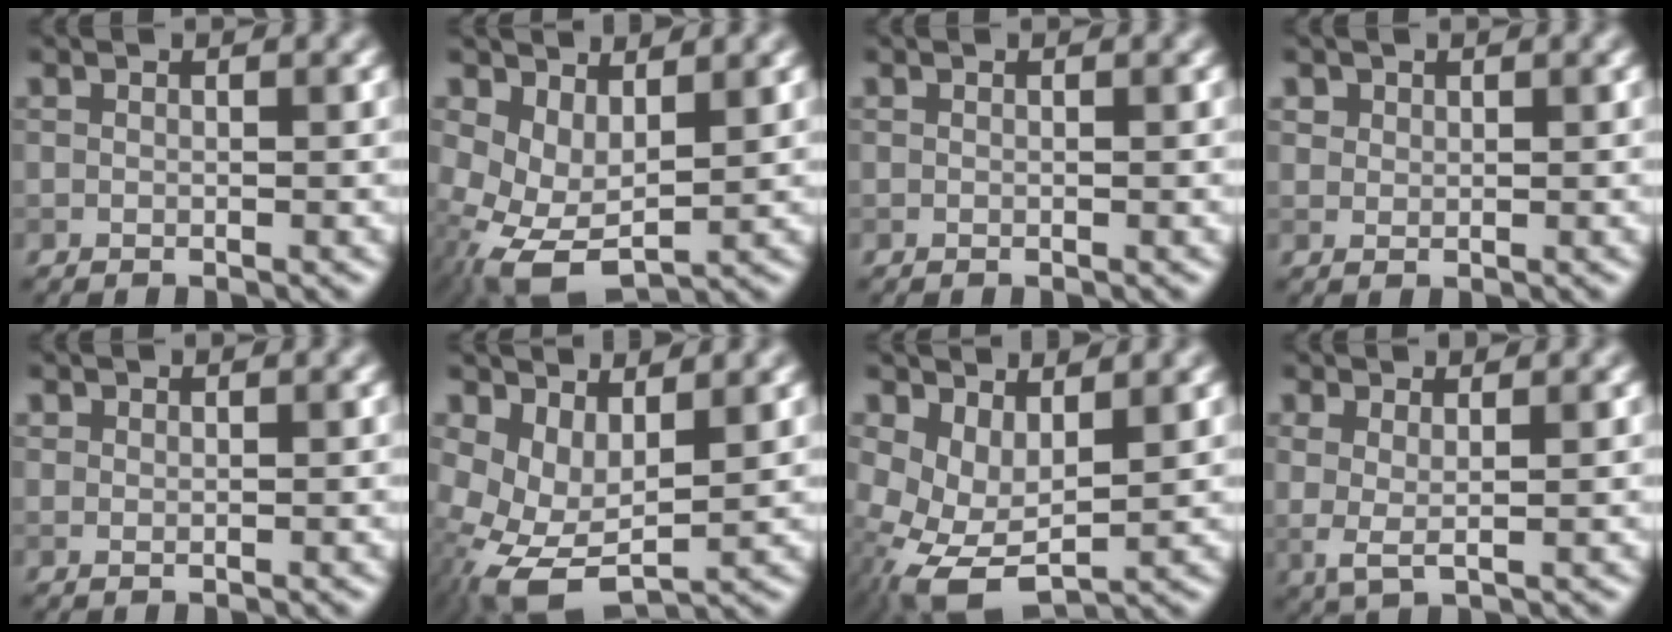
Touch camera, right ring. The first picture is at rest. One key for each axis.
{"total": 5.8, "fx": -0.2, "fy": 3.6, "fz": 4.6, "tx": -0.111, "ty": -0.012, "tz": 0.004}
{"total": 0.0}
{"total": 1.0, "fx": 0.7, "fy": 0.7, "fz": 0.2, "tx": -0.001, "ty": -0.002, "tz": 0.015}
{"total": 0.5, "fx": 0.5, "fy": 0.1, "fz": 0.1, "tx": -0.001, "ty": -0.001, "tz": 0.011}
{"total": 7.2, "fx": -0.3, "fy": 4.5, "fz": 5.6, "tx": -0.129, "ty": -0.018, "tz": 0.003}
{"total": 6.4, "fx": -0.3, "fy": 4.0, "fz": 5.0, "tx": -0.118, "ty": -0.013, "tz": 0.002}
{"total": 2.1, "fx": 0.7, "fy": 0.6, "fz": 1.9, "tx": -0.037, "ty": -0.005, "tz": 0.014}